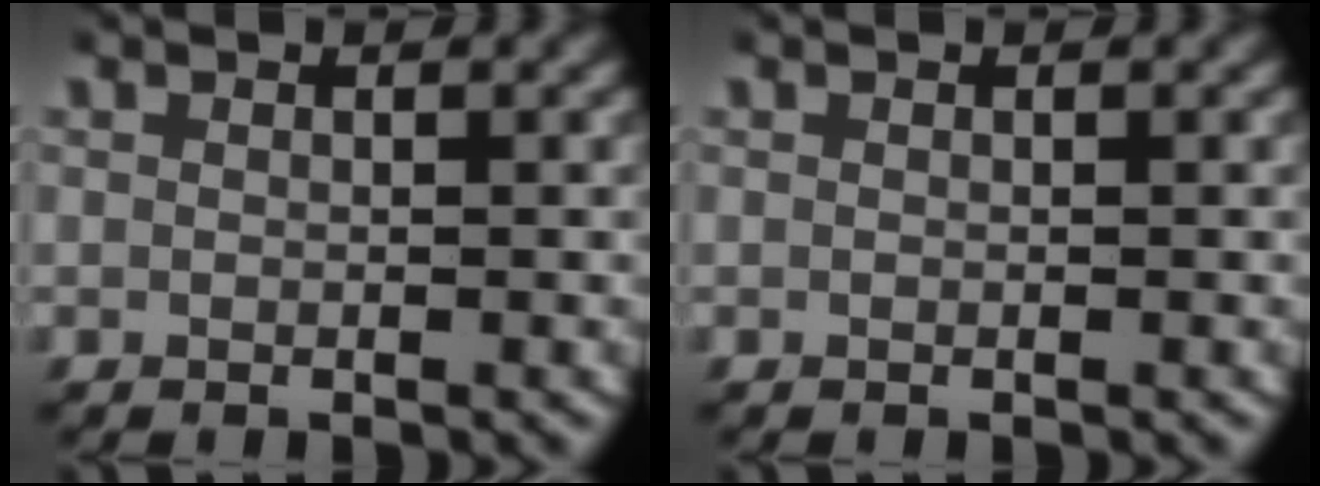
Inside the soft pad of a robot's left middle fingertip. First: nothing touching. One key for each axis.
{"total": 0.0}